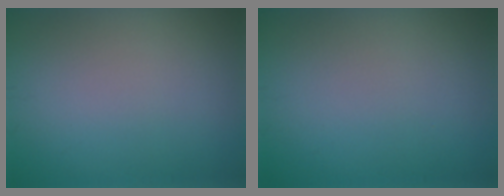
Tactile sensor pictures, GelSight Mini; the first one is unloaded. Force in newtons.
{"total": 0.0}